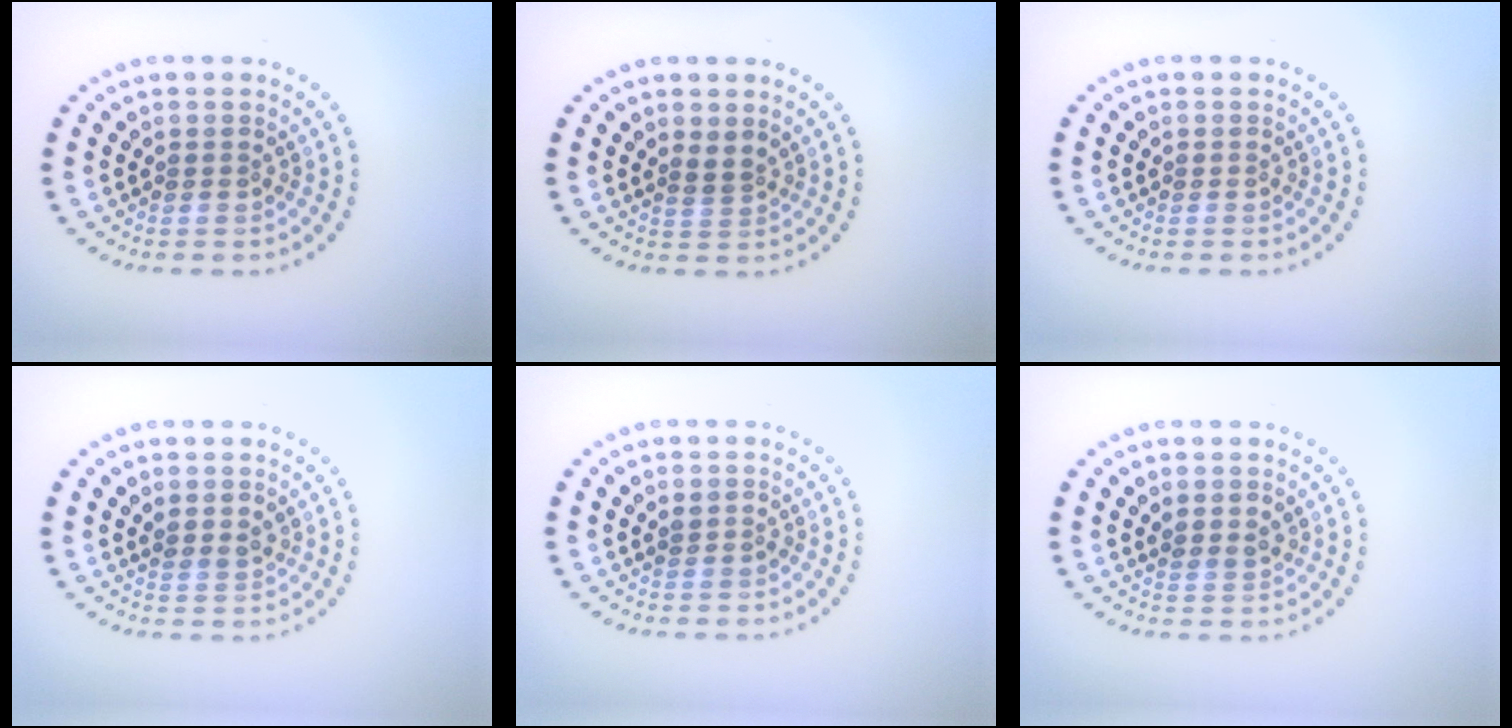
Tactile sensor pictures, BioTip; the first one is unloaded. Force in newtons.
{"total": 1.3, "press": 1.0, "slide": 0.9}
{"total": 0.0}
{"total": 1.1, "press": 0.8, "slide": 0.7}
{"total": 0.7, "press": 0.7, "slide": 0.0}
{"total": 1.1, "press": 0.8, "slide": 0.7}